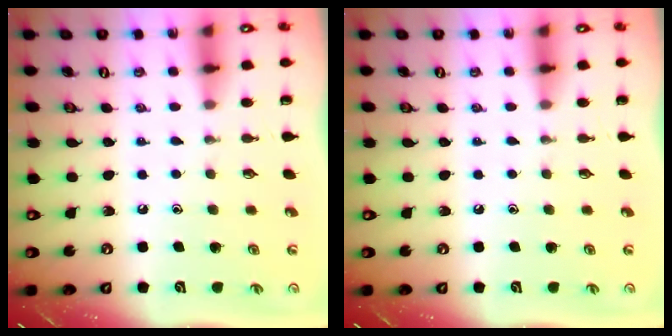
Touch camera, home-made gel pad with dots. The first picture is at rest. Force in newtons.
{"total": 0.0}